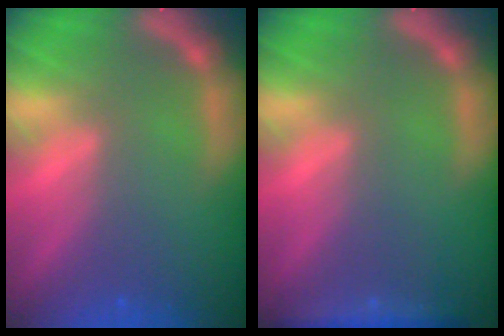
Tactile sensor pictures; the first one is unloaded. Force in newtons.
{"total": 2.4}